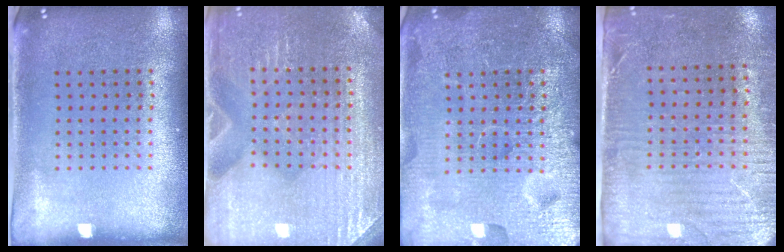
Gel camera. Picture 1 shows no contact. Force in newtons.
{"total": 3.1, "press": 3.1, "slide": 0.5}
{"total": 7.0, "press": 7.0, "slide": 0.8}
{"total": 3.1, "press": 2.7, "slide": 1.6}